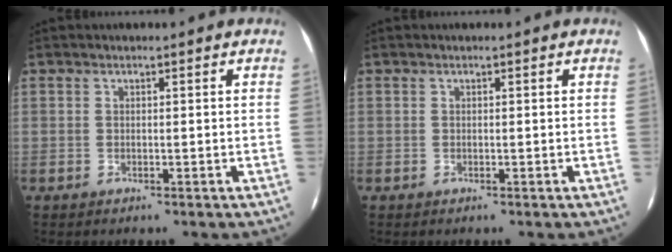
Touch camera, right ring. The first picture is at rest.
{"total": 0.0}